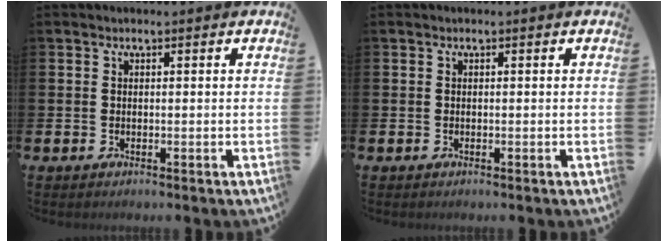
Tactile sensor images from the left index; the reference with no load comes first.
{"total": 0.0}